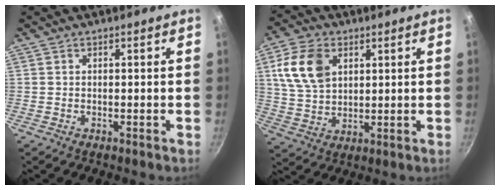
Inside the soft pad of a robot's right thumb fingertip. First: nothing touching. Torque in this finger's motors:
{"motor_torque": [-0.15, 0.58, 0.69, -0.13, 0.09]}